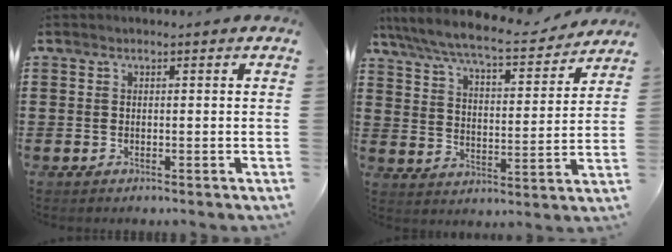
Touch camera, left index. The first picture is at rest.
{"total": 7.9, "force": [7.2, 0.2, 3.3], "torque": [-0.095, -0.043, 0.120]}